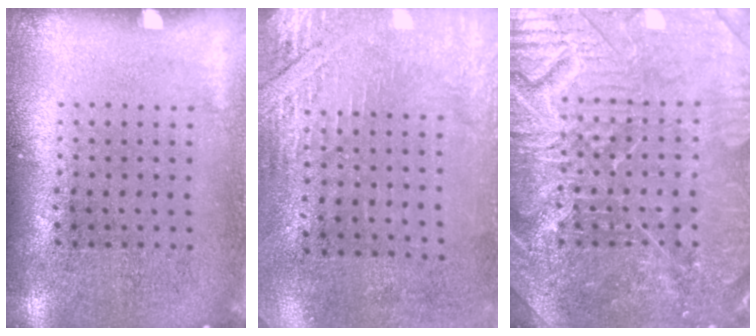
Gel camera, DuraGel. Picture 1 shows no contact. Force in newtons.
{"total": 2.8, "press": 2.4, "slide": 1.4}
{"total": 4.8, "press": 4.8, "slide": 0.6}